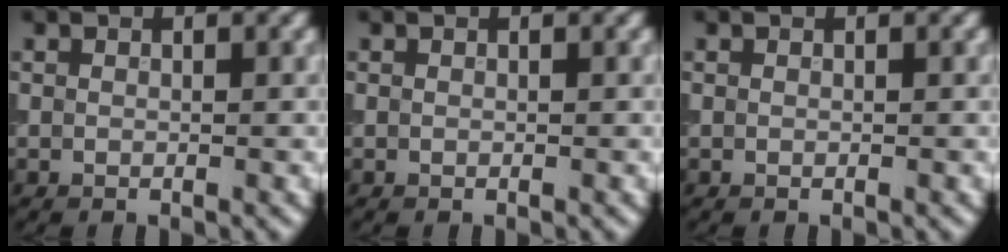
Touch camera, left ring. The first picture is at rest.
{"total": 0.0}
{"total": 0.0}